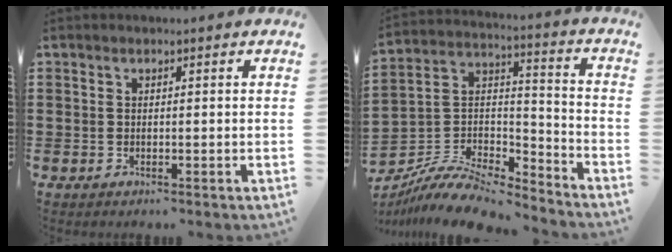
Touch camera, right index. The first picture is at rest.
{"total": 9.8, "force": [-8.4, 3.0, 3.9], "torque": [-0.082, 0.019, -0.168]}